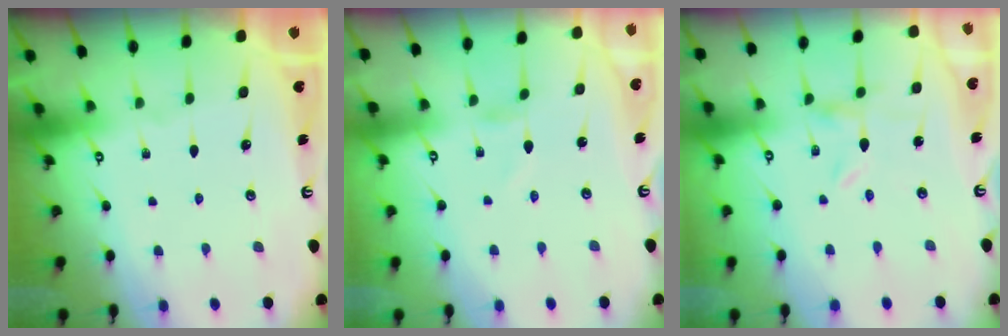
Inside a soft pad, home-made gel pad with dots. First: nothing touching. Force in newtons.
{"total": 1.4, "press": 1.4, "slide": 0.2}
{"total": 0.0}